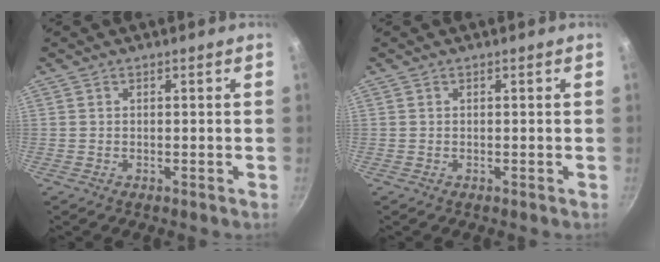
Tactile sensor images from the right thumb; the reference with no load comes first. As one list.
[{"total": 0.0}]